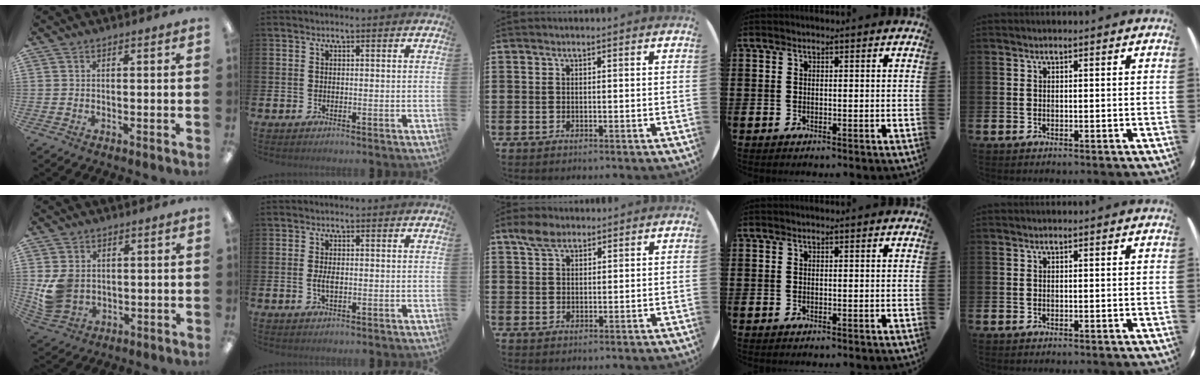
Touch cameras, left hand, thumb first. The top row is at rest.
{"thumb": {"total": 7.8, "force": [0.8, 6.5, 4.2], "torque": [-0.085, 0.009, 0.018]}, "index": {"total": 2.0, "force": [-0.1, 1.0, 1.8], "torque": [-0.031, 0.002, -0.004]}, "middle": {"total": 3.5, "force": [2.7, 1.7, 1.5], "torque": [-0.026, 0.004, 0.048]}}